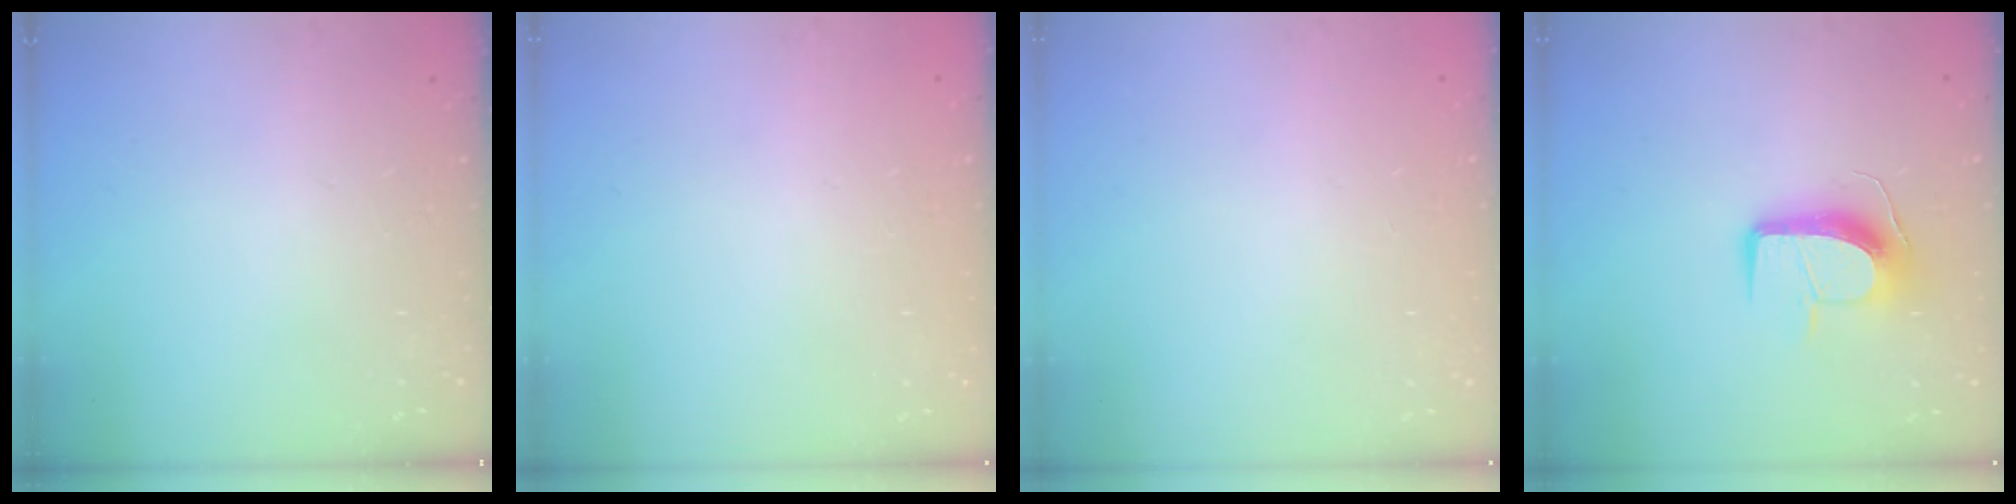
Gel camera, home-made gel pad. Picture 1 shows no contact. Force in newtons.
{"total": 0.0}
{"total": 0.0}
{"total": 12.7, "press": 12.7, "slide": 0.5}